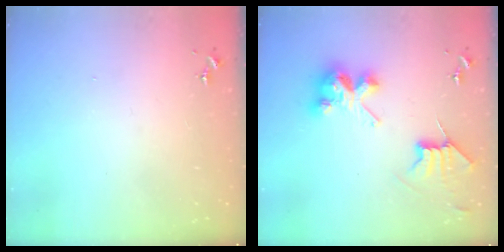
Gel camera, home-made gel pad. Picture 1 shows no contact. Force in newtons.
{"total": 8.2, "press": 8.1, "slide": 0.8}